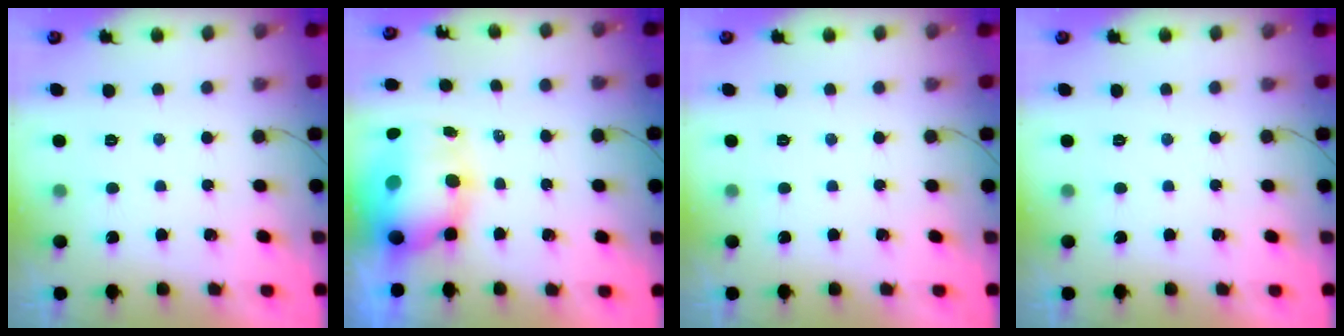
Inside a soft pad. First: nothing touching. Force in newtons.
{"total": 14.9, "press": 12.7, "slide": 7.8}
{"total": 0.0}
{"total": 0.0}